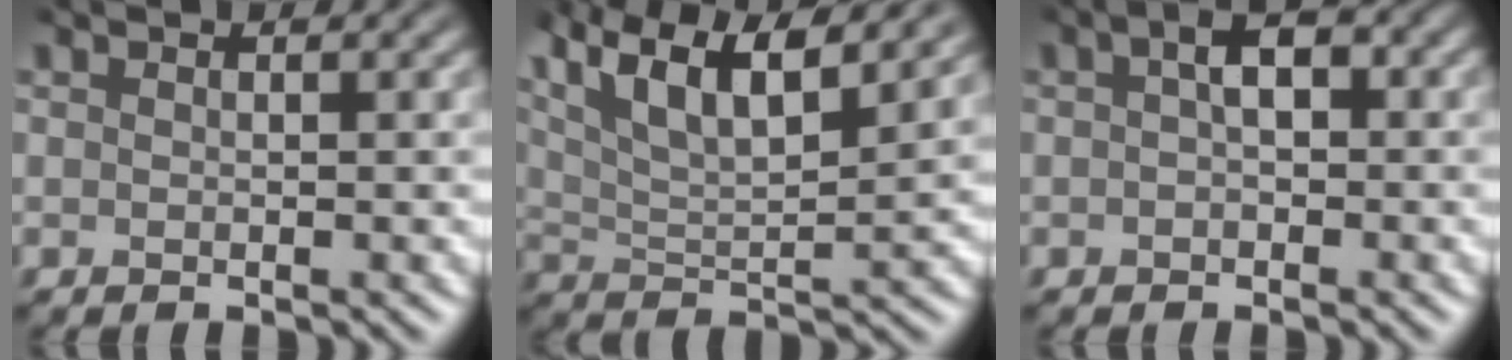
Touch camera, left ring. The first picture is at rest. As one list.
[{"total": 13.5, "force": [8.6, 4.8, 9.3], "torque": [-0.159, 0.051, 0.113]}, {"total": 2.2, "force": [0.2, 1.0, 1.9], "torque": [-0.025, 0.010, -0.002]}]